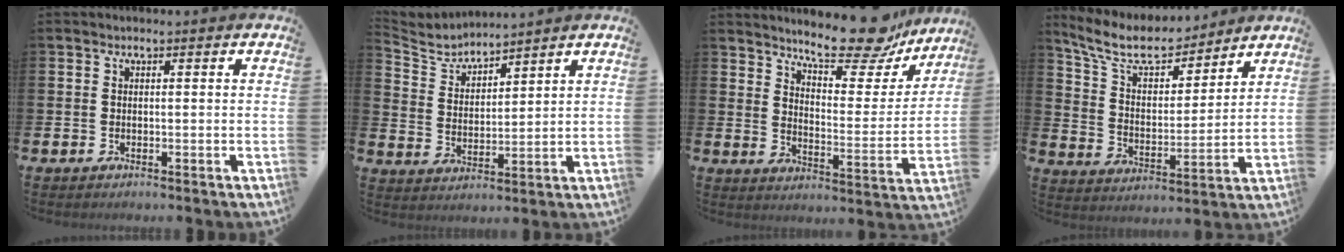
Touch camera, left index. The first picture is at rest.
{"total": 4.4, "force": [4.4, 0.6, 0.0], "torque": [-0.026, -0.030, 0.077]}
{"total": 12.7, "force": [10.9, 3.3, 5.7], "torque": [-0.101, -0.066, 0.189]}
{"total": 9.4, "force": [8.4, 2.8, 3.1], "torque": [-0.097, -0.050, 0.149]}